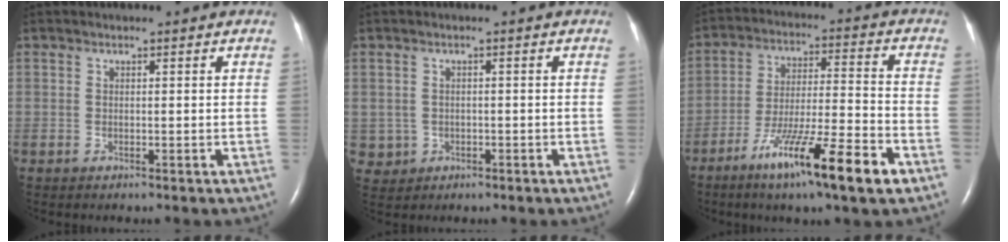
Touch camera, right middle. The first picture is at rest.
{"total": 2.6, "force": [-0.5, 2.5, 0.3], "torque": [-0.005, 0.006, -0.001]}
{"total": 14.6, "force": [-8.4, 0.3, 11.9], "torque": [-0.208, -0.029, -0.144]}